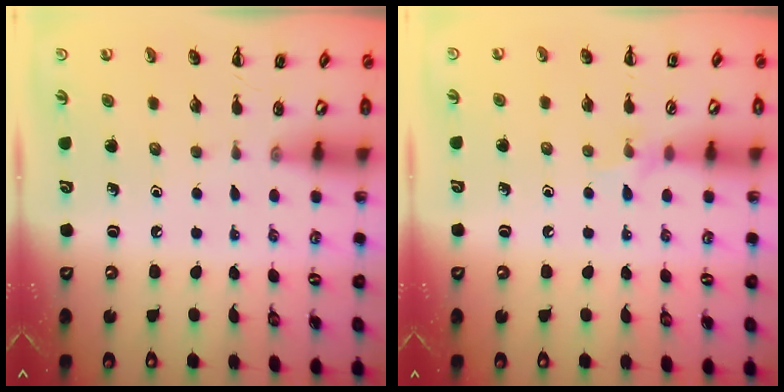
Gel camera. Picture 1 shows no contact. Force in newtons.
{"total": 4.5, "press": 4.4, "slide": 1.1}